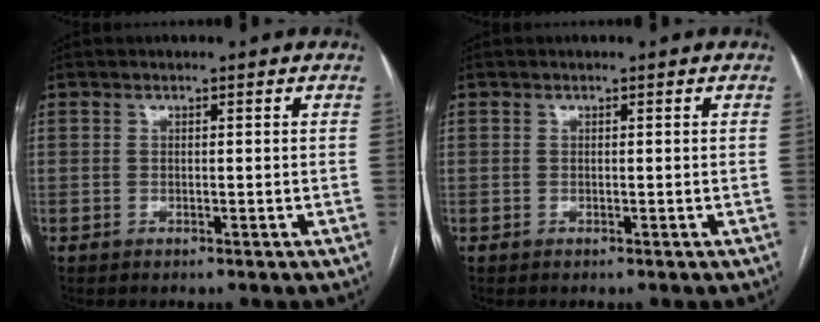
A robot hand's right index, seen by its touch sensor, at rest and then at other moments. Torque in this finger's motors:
{"motor_torque": [0.00, 0.00, 0.00, 0.00]}